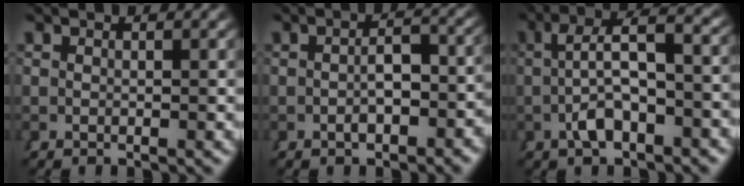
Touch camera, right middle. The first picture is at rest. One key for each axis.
{"total": 3.0, "fx": -1.3, "fy": 1.4, "fz": 2.3, "tx": -0.021, "ty": -0.006, "tz": -0.017}
{"total": 5.4, "fx": 0.1, "fy": 2.0, "fz": 5.0, "tx": -0.068, "ty": 0.005, "tz": 0.006}